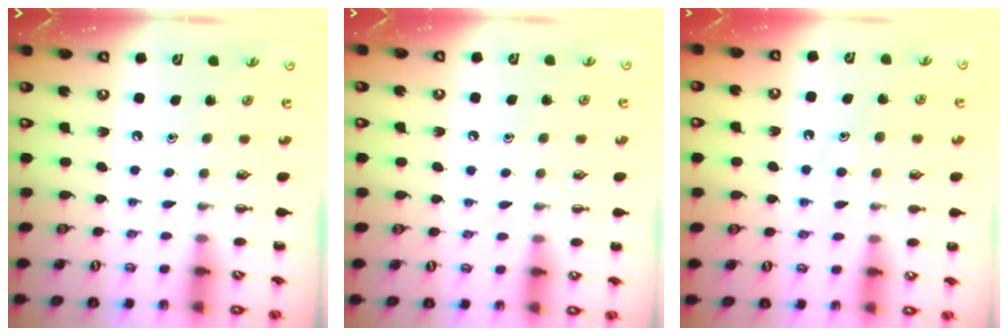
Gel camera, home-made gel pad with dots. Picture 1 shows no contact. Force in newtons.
{"total": 6.5, "press": 6.2, "slide": 2.0}
{"total": 9.6, "press": 9.5, "slide": 1.2}